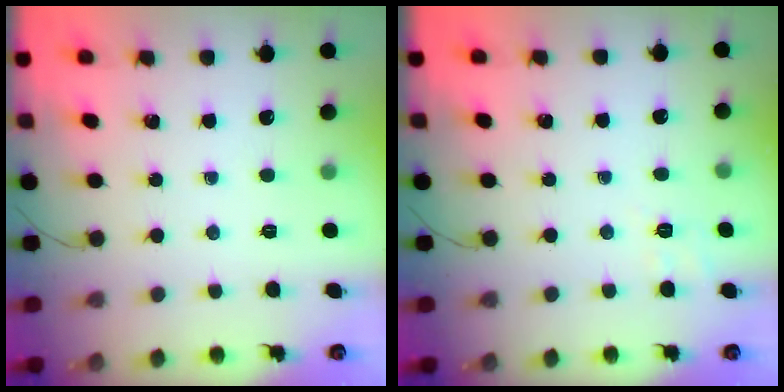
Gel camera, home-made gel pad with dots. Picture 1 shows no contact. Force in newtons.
{"total": 2.9, "press": 2.3, "slide": 1.9}